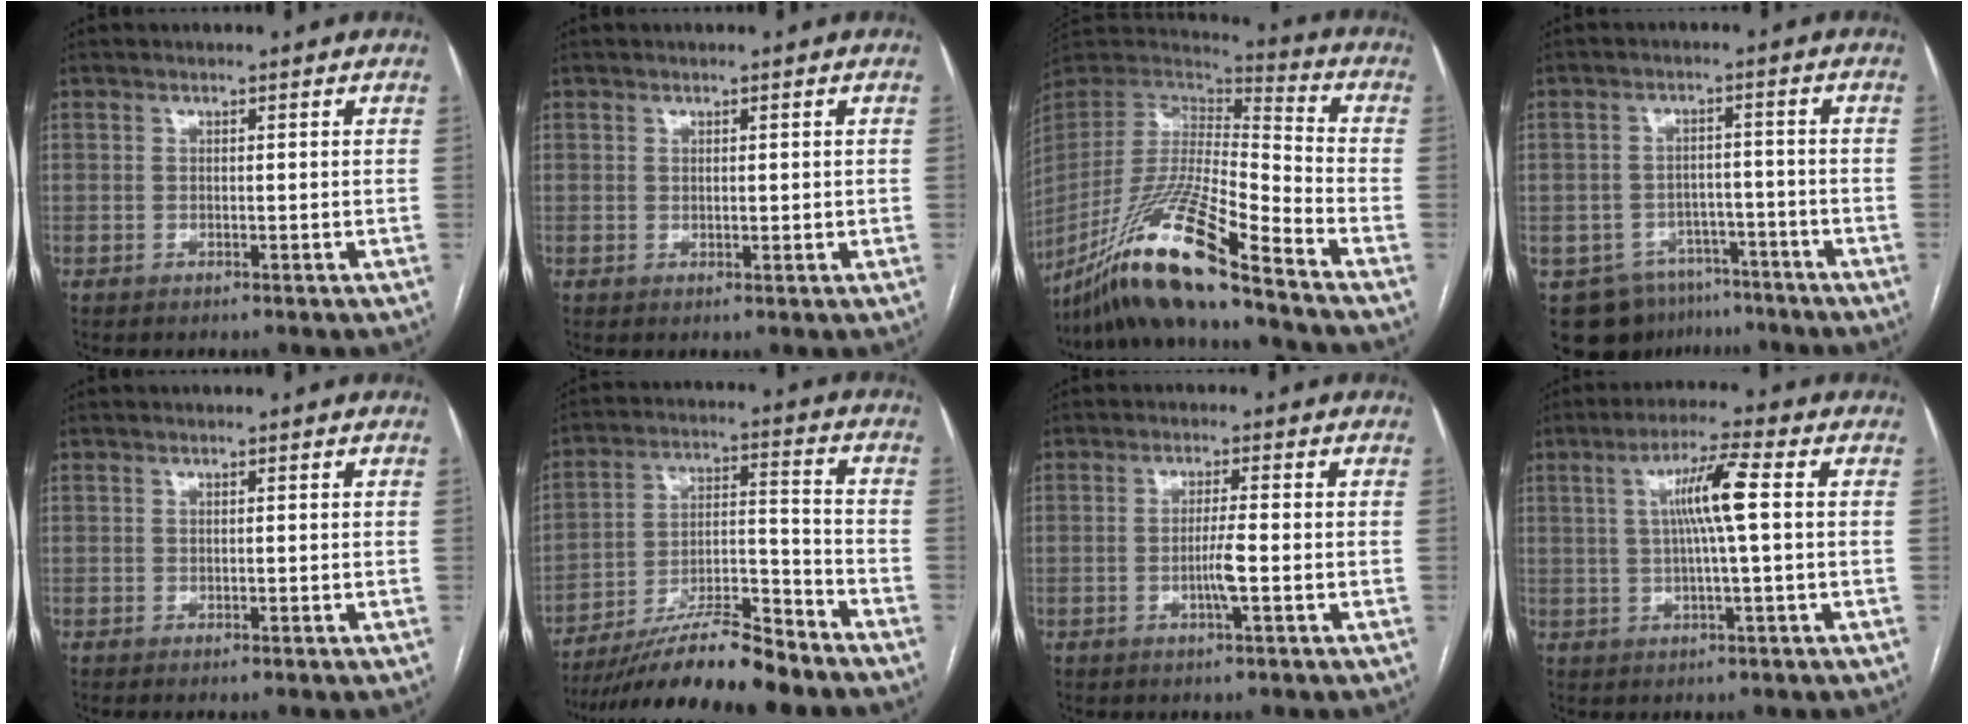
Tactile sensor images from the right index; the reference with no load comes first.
{"total": 0.8, "force": [0.1, 0.4, 0.6], "torque": [-0.009, -0.002, 0.003]}
{"total": 21.0, "force": [-15.8, 0.0, 13.9], "torque": [-0.298, -0.038, -0.296]}
{"total": 10.2, "force": [-7.1, 7.0, 2.4], "torque": [-0.035, 0.019, -0.095]}
{"total": 0.7, "force": [-0.6, -0.2, 0.4], "torque": [-0.007, -0.001, -0.010]}
{"total": 16.4, "force": [-14.0, 1.3, 8.6], "torque": [-0.158, -0.002, -0.245]}
{"total": 3.4, "force": [-1.0, -0.3, 3.2], "torque": [-0.063, -0.004, -0.020]}
{"total": 6.9, "force": [0.9, -0.5, 6.8], "torque": [-0.124, 0.008, 0.016]}